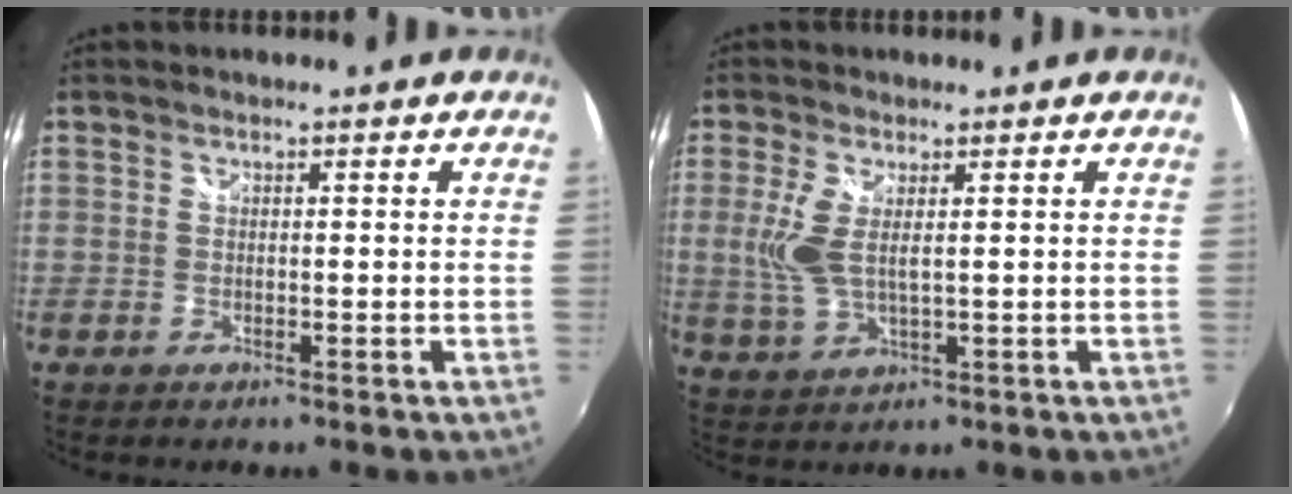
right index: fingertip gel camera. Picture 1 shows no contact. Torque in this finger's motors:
{"motor_torque": [0.20, 0.01, 0.32, 0.11]}